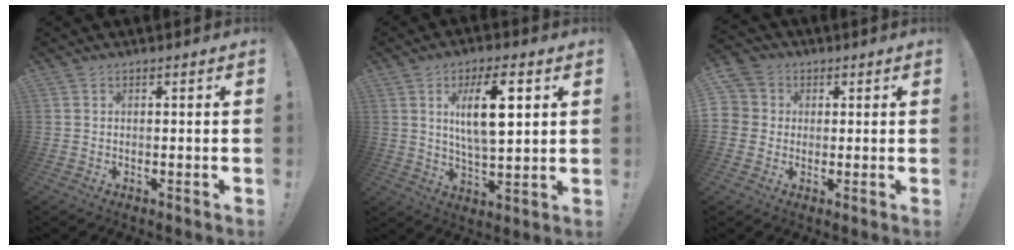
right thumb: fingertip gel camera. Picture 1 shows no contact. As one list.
[{"total": 13.0, "force": [4.3, 4.3, 11.5], "torque": [-0.203, -0.006, 0.064]}, {"total": 5.3, "force": [0.2, 5.2, 1.3], "torque": [-0.030, 0.006, 0.005]}]